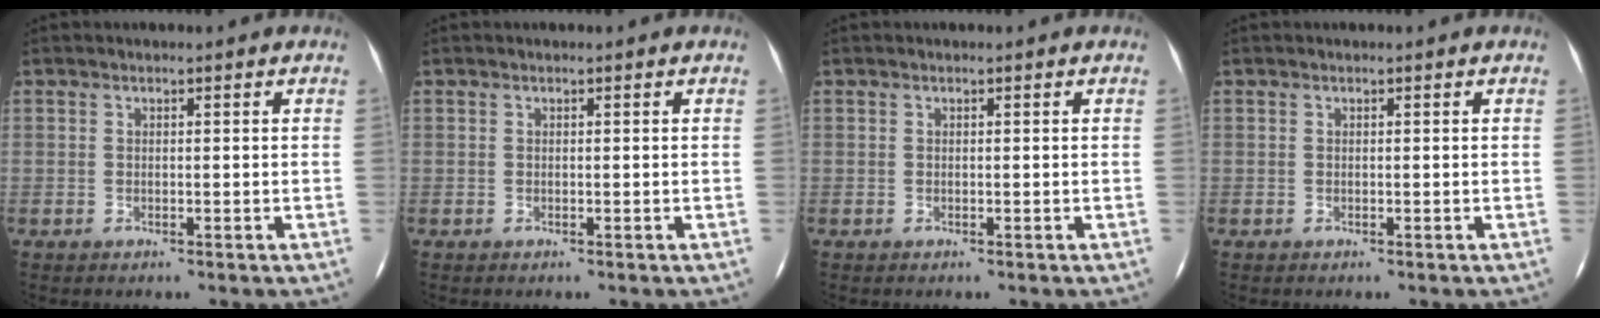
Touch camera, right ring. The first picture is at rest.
{"total": 0.0}
{"total": 0.0}
{"total": 0.0}